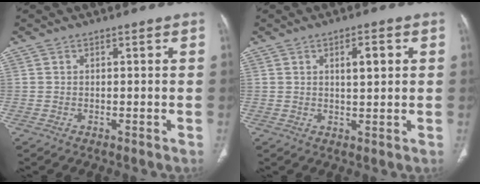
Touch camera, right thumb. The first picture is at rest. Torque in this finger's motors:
{"motor_torque": [0.07, -0.17, 0.62, 0.26, 0.03]}